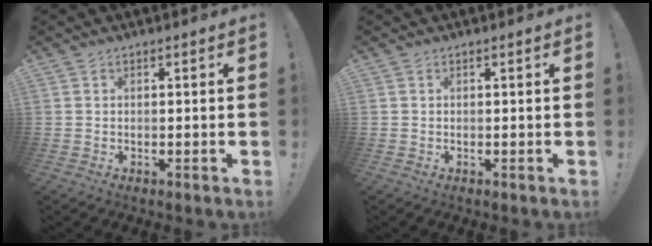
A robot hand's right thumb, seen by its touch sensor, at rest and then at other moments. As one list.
[{"total": 0.0}]